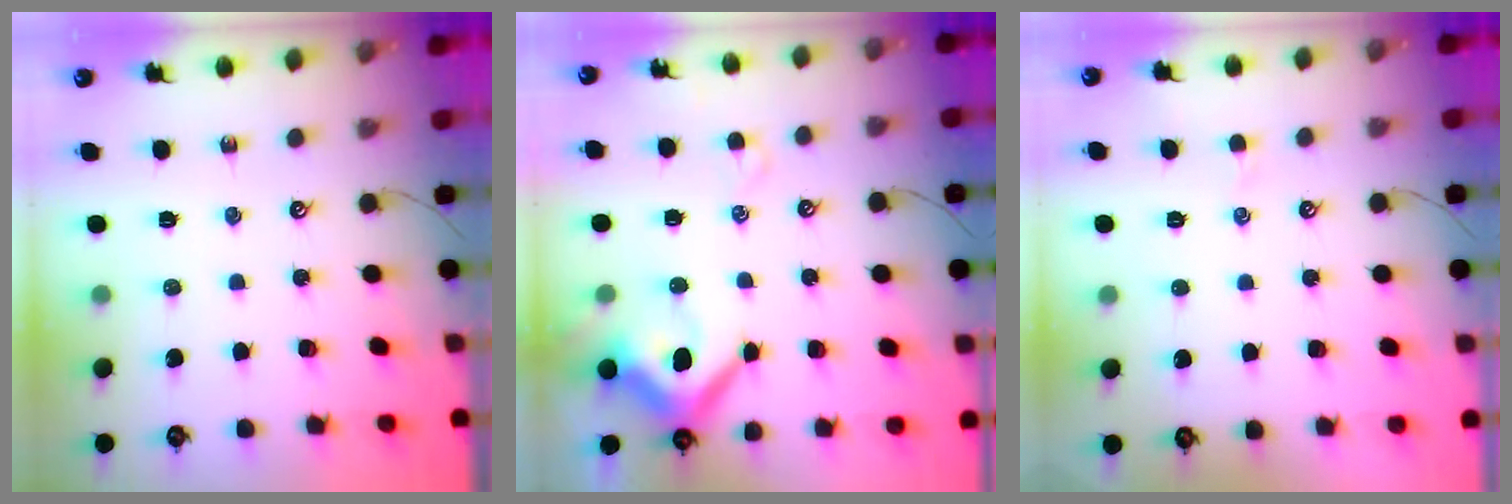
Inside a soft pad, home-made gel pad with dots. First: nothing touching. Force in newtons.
{"total": 10.5, "press": 10.3, "slide": 1.7}
{"total": 0.6, "press": 0.3, "slide": 0.5}